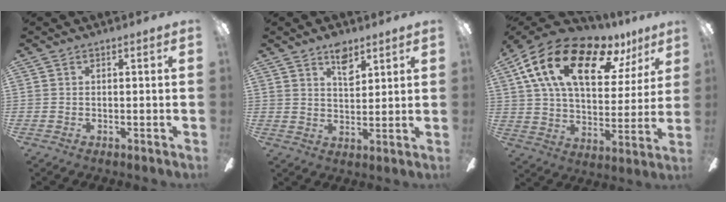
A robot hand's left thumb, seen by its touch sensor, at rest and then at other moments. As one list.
[{"total": 6.5, "force": [4.4, 3.4, 3.4], "torque": [-0.046, -0.015, 0.076]}, {"total": 21.4, "force": [12.2, 10.7, 14.0], "torque": [-0.244, -0.052, 0.212]}]